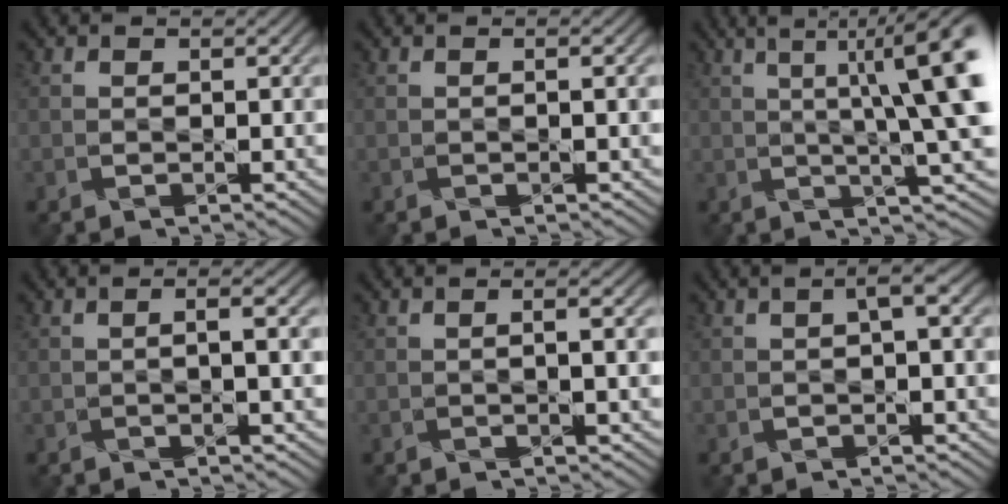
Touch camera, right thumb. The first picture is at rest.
{"total": 0.6, "force": [0.1, -0.3, 0.5], "torque": [-0.012, 0.003, 0.001]}
{"total": 12.1, "force": [2.2, 2.2, 11.7], "torque": [-0.150, 0.019, 0.035]}
{"total": 1.9, "force": [0.1, 0.0, 1.9], "torque": [-0.035, 0.007, -0.001]}
{"total": 1.5, "force": [0.2, -0.1, 1.5], "torque": [-0.028, 0.008, 0.001]}
{"total": 1.4, "force": [0.3, 0.0, 1.4], "torque": [-0.024, 0.007, 0.004]}